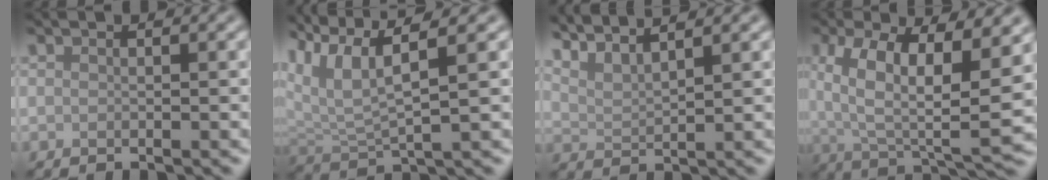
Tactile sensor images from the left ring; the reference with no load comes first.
{"total": 6.9, "force": [3.8, 1.7, 5.5], "torque": [-0.112, 0.010, 0.073]}
{"total": 5.0, "force": [4.3, 1.0, 2.4], "torque": [-0.041, 0.018, 0.058]}
{"total": 11.2, "force": [2.9, 4.1, 10.0], "torque": [-0.171, -0.008, 0.046]}